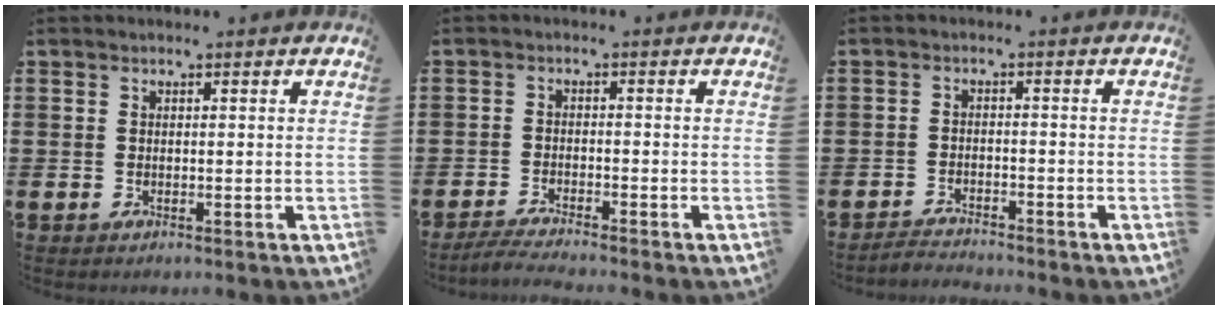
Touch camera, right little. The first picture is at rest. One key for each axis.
{"total": 2.2, "fx": -2.0, "fy": -0.2, "fz": 0.8, "tx": -0.012, "ty": 0.004, "tz": -0.039}
{"total": 2.2, "fx": -2.2, "fy": -0.1, "fz": -0.1, "tx": -0.003, "ty": 0.004, "tz": -0.047}